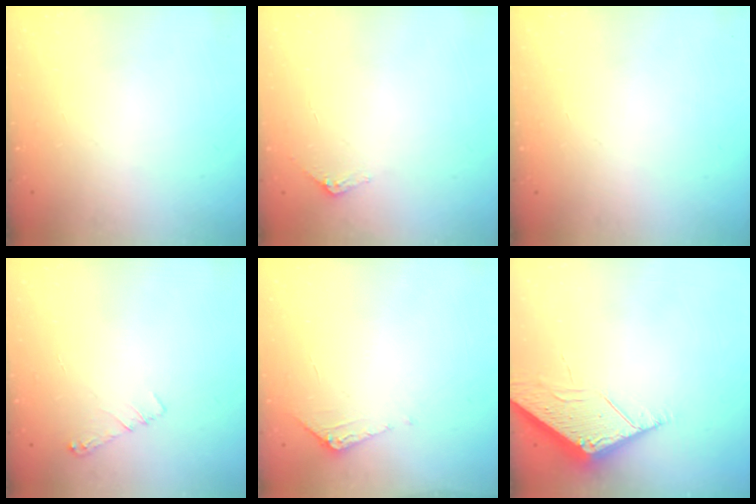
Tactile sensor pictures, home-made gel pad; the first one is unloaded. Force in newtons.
{"total": 2.9, "press": 2.9, "slide": 0.2}
{"total": 0.0}
{"total": 4.1, "press": 4.1, "slide": 0.6}
{"total": 5.0, "press": 5.0, "slide": 0.5}
{"total": 4.0, "press": 3.9, "slide": 0.4}